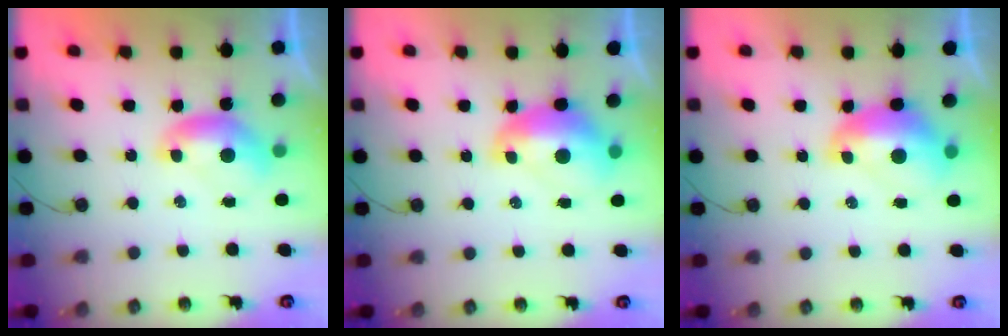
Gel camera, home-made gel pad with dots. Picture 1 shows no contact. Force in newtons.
{"total": 2.7, "press": 2.7, "slide": 0.7}
{"total": 2.7, "press": 2.7, "slide": 0.7}